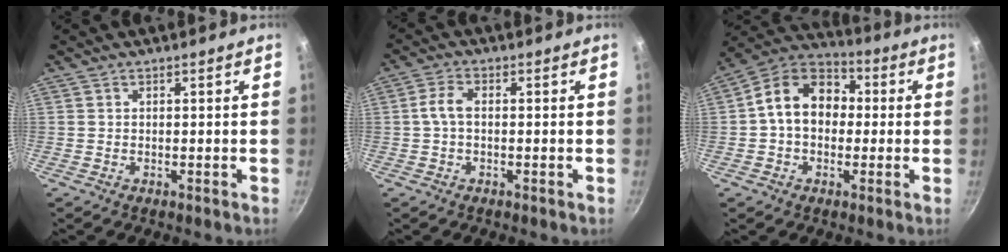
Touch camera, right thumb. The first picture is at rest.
{"total": 3.6, "force": [-0.1, 1.7, 3.2], "torque": [-0.075, 0.015, -0.008]}
{"total": 12.7, "force": [0.6, 9.6, 8.3], "torque": [-0.099, 0.035, -0.011]}